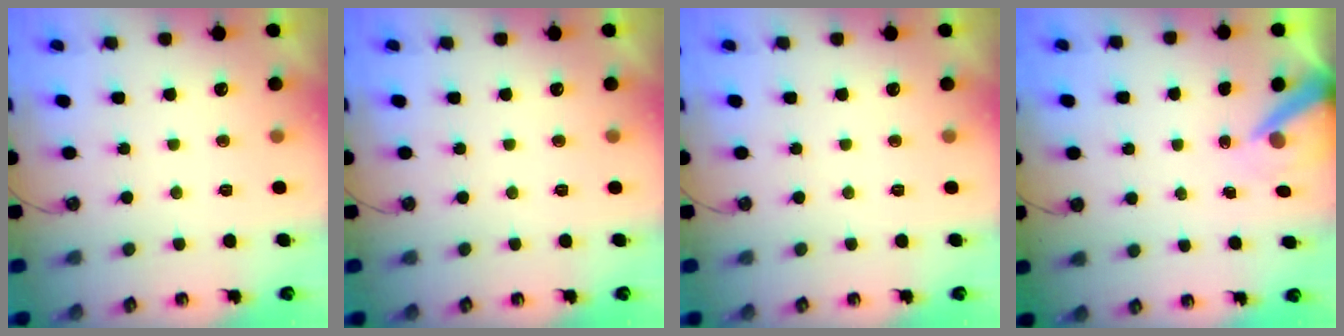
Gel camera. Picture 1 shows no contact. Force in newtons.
{"total": 0.0}
{"total": 0.0}
{"total": 7.1, "press": 7.1, "slide": 0.2}